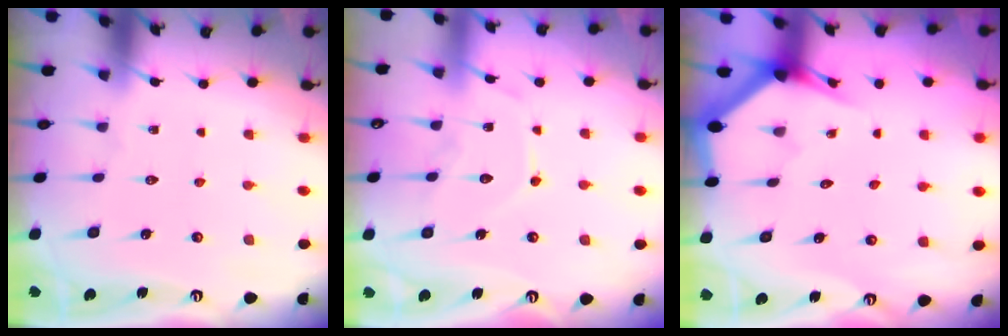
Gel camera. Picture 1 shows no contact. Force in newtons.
{"total": 10.1, "press": 10.0, "slide": 0.9}
{"total": 2.9, "press": 2.9, "slide": 0.1}